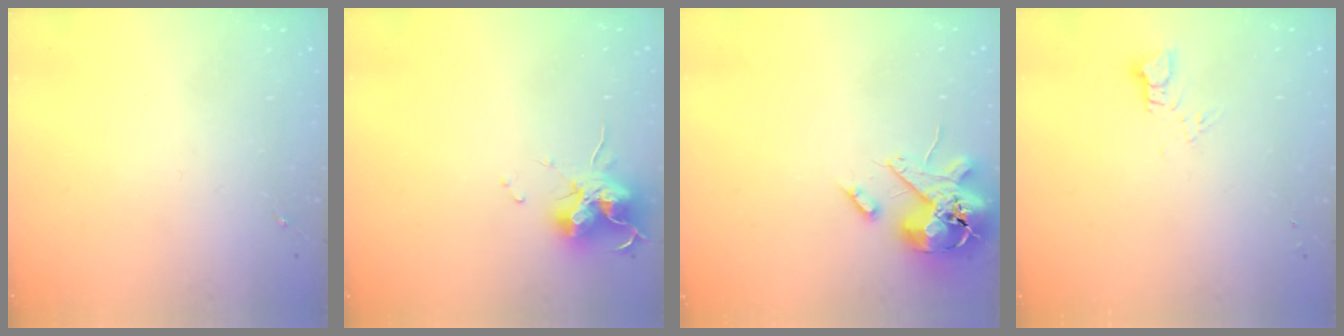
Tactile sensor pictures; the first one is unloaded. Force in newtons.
{"total": 14.3, "press": 14.2, "slide": 1.4}
{"total": 14.6, "press": 14.4, "slide": 2.4}
{"total": 3.6, "press": 3.6, "slide": 0.3}